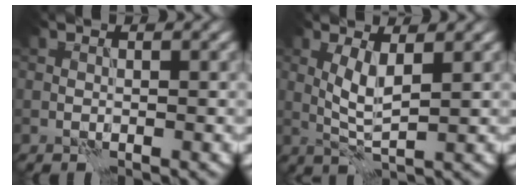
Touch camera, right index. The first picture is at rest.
{"total": 3.1, "force": [0.8, 0.6, 2.9], "torque": [-0.062, -0.002, 0.018]}